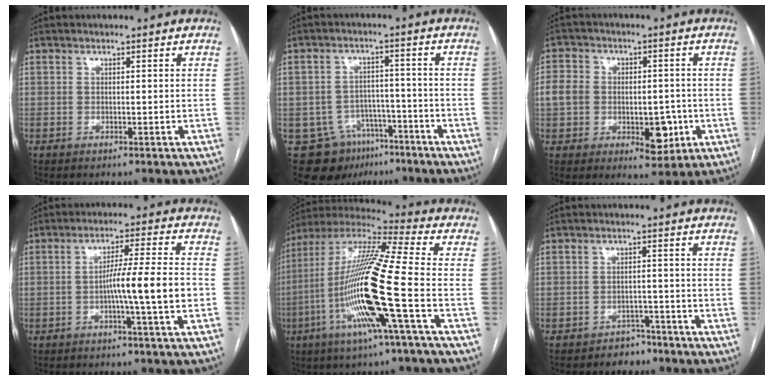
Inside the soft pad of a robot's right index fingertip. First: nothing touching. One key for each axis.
{"total": 10.9, "fx": -6.7, "fy": 7.9, "fz": 3.4, "tx": -0.054, "ty": 0.022, "tz": -0.096}
{"total": 9.8, "fx": -2.0, "fy": 6.6, "fz": 6.9, "tx": -0.097, "ty": 0.017, "tz": -0.025}
{"total": 9.1, "fx": -1.9, "fy": -0.8, "fz": 8.8, "tx": -0.144, "ty": 0.005, "tz": -0.031}
{"total": 19.8, "fx": -5.4, "fy": -0.2, "fz": 19.1, "tx": -0.389, "ty": -0.014, "tz": -0.115}
{"total": 3.0, "fx": -2.3, "fy": 1.9, "fz": 0.0, "tx": -0.001, "ty": 0.011, "tz": -0.031}